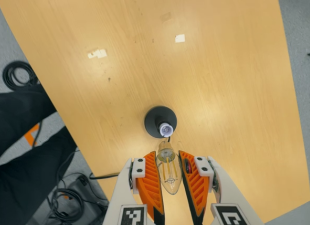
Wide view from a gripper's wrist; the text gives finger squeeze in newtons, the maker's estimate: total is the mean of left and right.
{"total": 15.4, "left": 17.4, "right": 13.5}